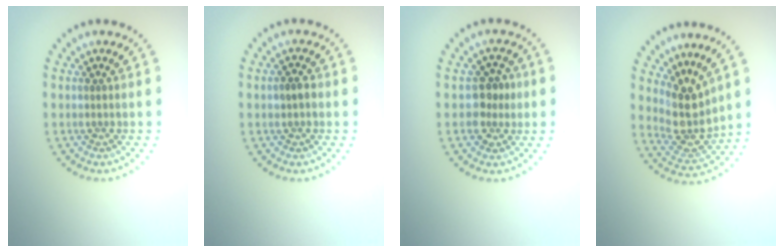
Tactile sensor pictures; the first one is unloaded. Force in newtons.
{"total": 1.5, "press": 1.5, "slide": 0.3}
{"total": 2.6, "press": 2.4, "slide": 0.9}
{"total": 4.1, "press": 3.2, "slide": 2.5}